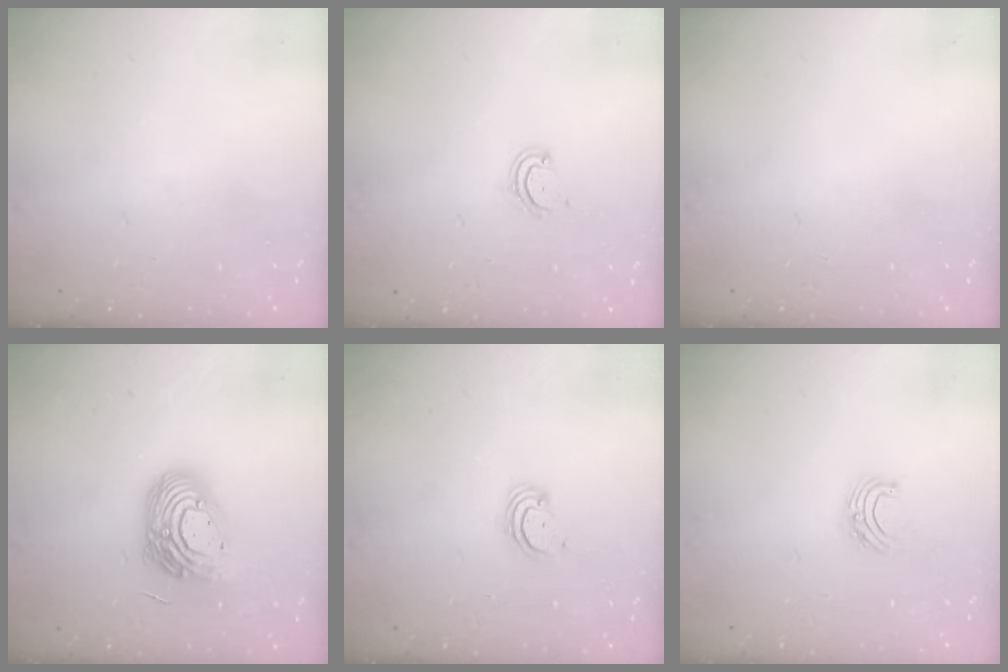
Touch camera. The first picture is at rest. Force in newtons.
{"total": 4.0, "press": 3.9, "slide": 0.4}
{"total": 0.0}
{"total": 14.2, "press": 14.1, "slide": 1.2}
{"total": 2.3, "press": 2.3, "slide": 0.2}
{"total": 5.9, "press": 5.9, "slide": 0.5}